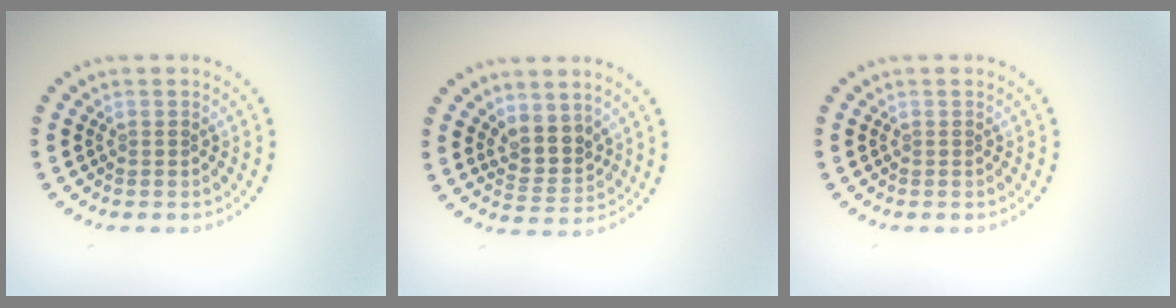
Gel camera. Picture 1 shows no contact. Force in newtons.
{"total": 2.9, "press": 2.4, "slide": 1.6}
{"total": 0.0}